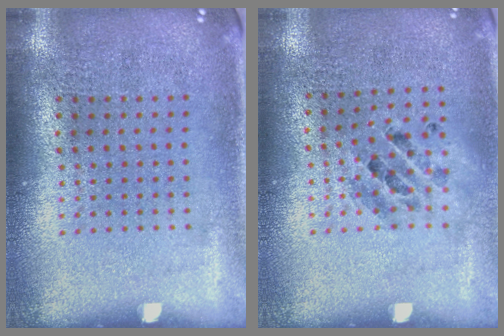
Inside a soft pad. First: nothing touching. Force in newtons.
{"total": 0.9, "press": 0.9, "slide": 0.2}